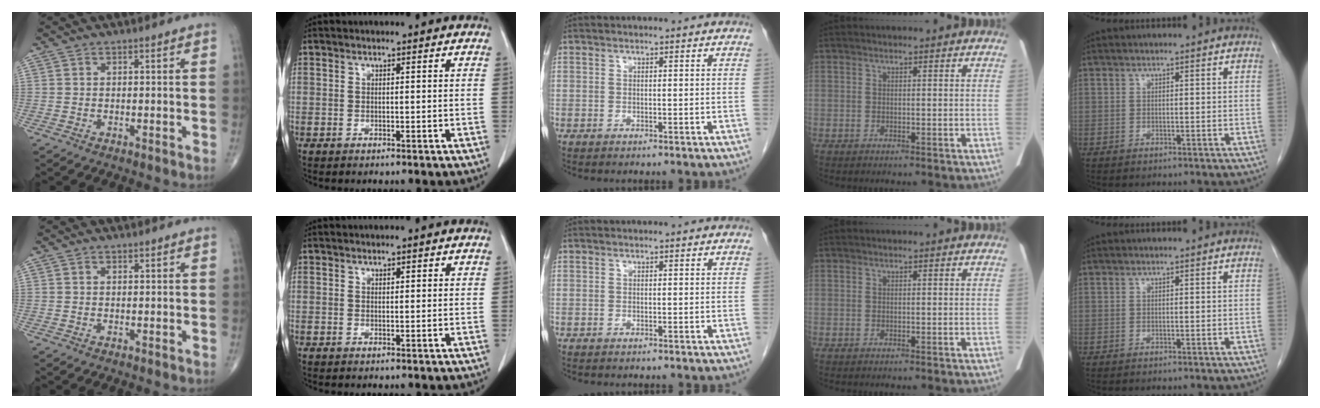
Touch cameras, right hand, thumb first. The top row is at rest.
{"thumb": {"total": 0.6, "force": [0.3, 0.4, 0.3], "torque": [-0.003, -0.002, 0.005]}, "index": {"total": 0.9, "force": [0.6, 0.3, 0.6], "torque": [-0.010, 0.000, 0.009]}}